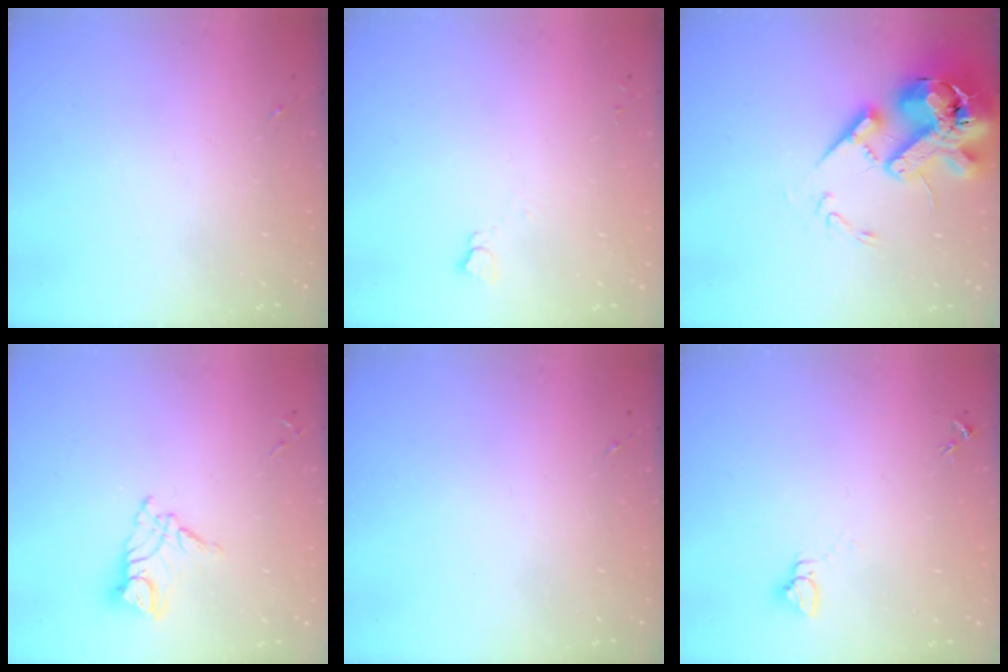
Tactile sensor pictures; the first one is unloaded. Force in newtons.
{"total": 2.7, "press": 2.7, "slide": 0.3}
{"total": 20.8, "press": 20.5, "slide": 3.5}
{"total": 10.7, "press": 10.6, "slide": 0.9}
{"total": 0.0}
{"total": 3.2, "press": 3.2, "slide": 0.1}